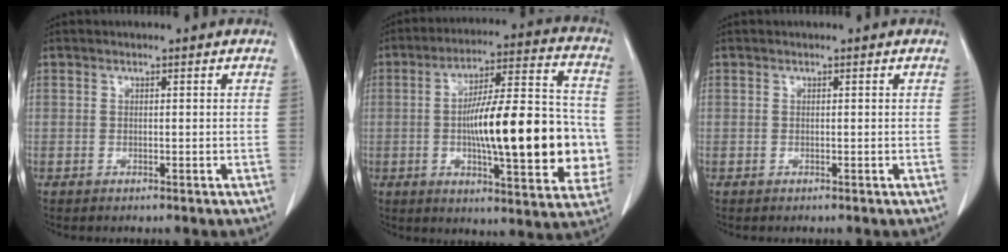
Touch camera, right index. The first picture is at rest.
{"total": 21.9, "force": [-2.2, 5.0, 21.2], "torque": [-0.292, 0.021, -0.026]}
{"total": 0.0}